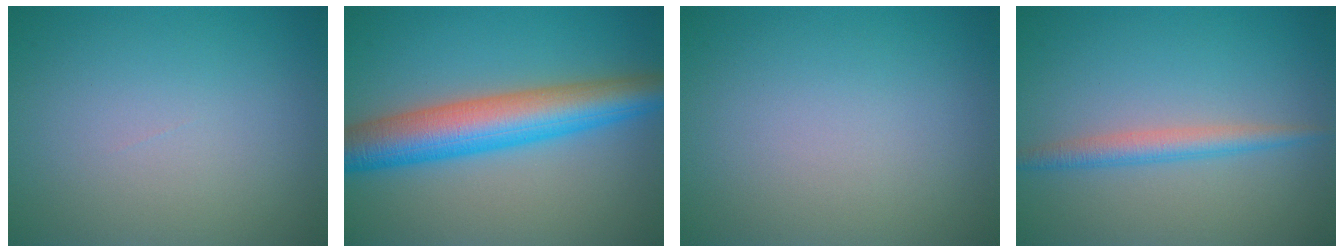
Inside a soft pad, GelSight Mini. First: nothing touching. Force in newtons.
{"total": 8.0, "press": 8.0, "slide": 0.2}
{"total": 0.0}
{"total": 2.3, "press": 2.3, "slide": 0.1}